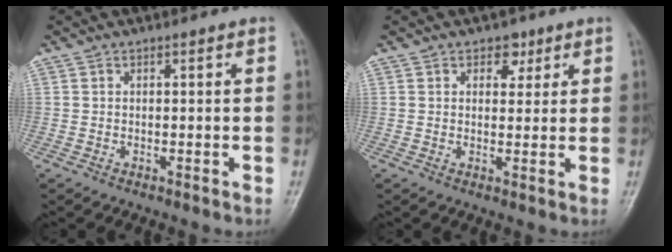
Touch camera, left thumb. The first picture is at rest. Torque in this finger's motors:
{"motor_torque": [-0.24, -0.10, -0.28, -0.03, 0.00]}